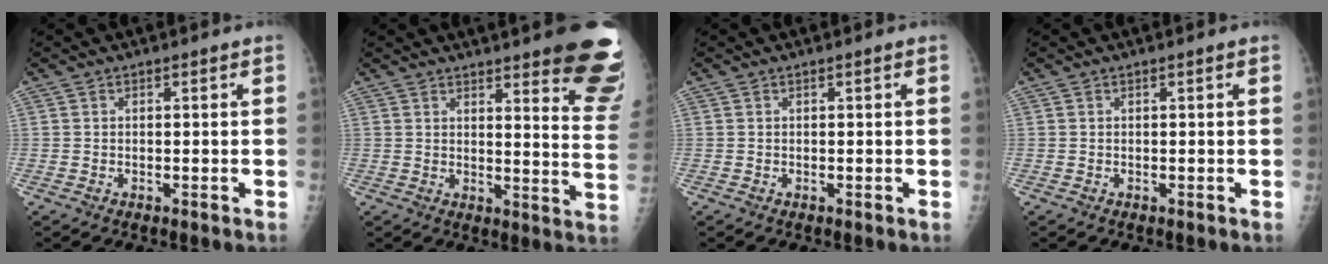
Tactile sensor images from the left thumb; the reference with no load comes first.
{"total": 19.2, "force": [13.7, 3.7, 12.9], "torque": [-0.134, -0.088, 0.153]}
{"total": 0.0}
{"total": 0.0}